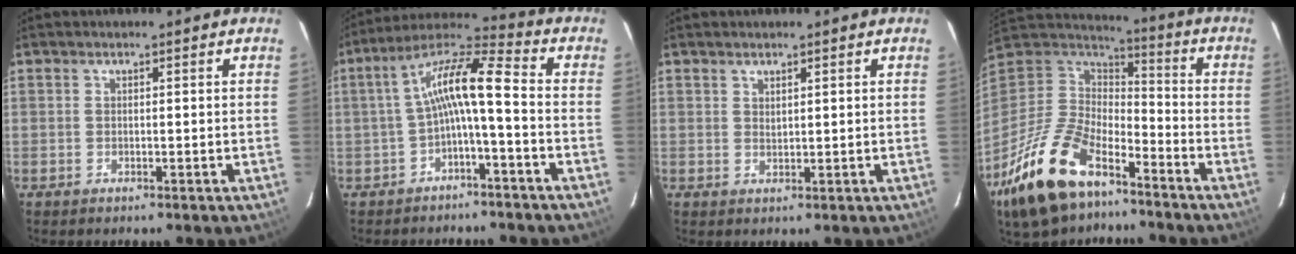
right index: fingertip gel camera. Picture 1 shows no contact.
{"total": 9.6, "force": [-1.8, 1.5, 9.4], "torque": [-0.195, 0.025, -0.035]}
{"total": 1.2, "force": [1.0, 0.4, 0.5], "torque": [-0.006, 0.000, 0.019]}
{"total": 22.8, "force": [-14.3, 11.5, 13.6], "torque": [-0.299, -0.017, -0.254]}